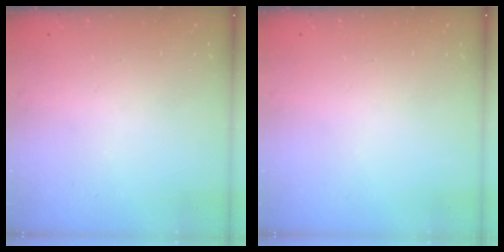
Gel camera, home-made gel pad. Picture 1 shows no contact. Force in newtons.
{"total": 0.0}